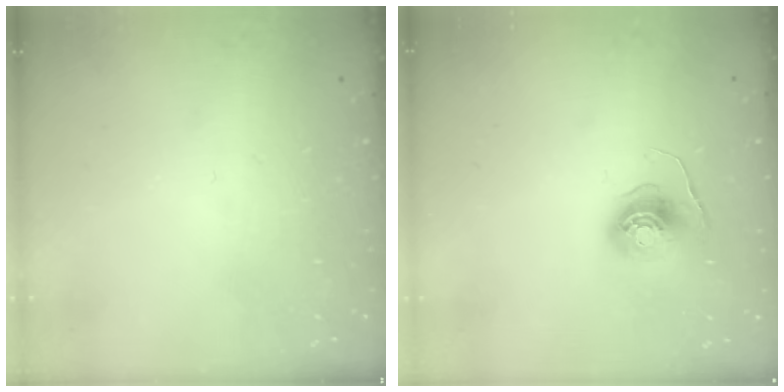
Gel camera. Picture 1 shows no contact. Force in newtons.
{"total": 6.7, "press": 6.7, "slide": 0.3}